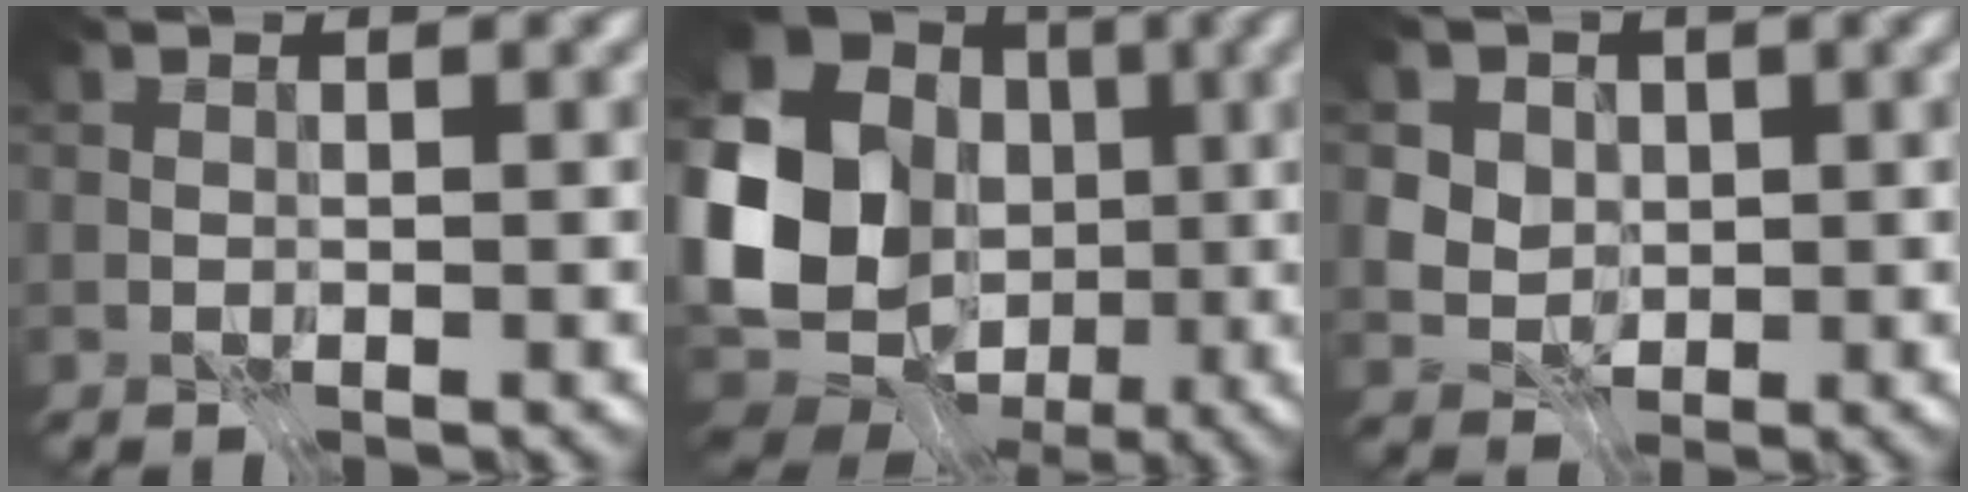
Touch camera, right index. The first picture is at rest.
{"total": 17.6, "force": [-1.3, 14.9, 9.3], "torque": [-0.208, -0.017, -0.023]}
{"total": 4.9, "force": [1.4, 4.2, 1.9], "torque": [-0.040, 0.005, 0.017]}